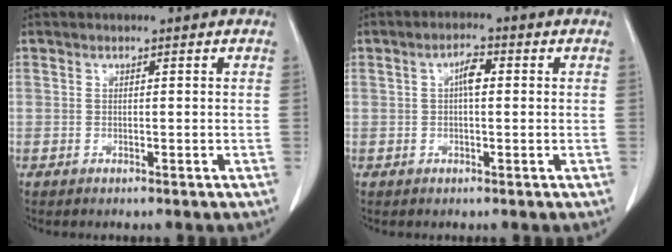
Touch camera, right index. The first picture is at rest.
{"total": 2.9, "force": [0.4, 1.0, 2.7], "torque": [-0.046, 0.009, 0.004]}